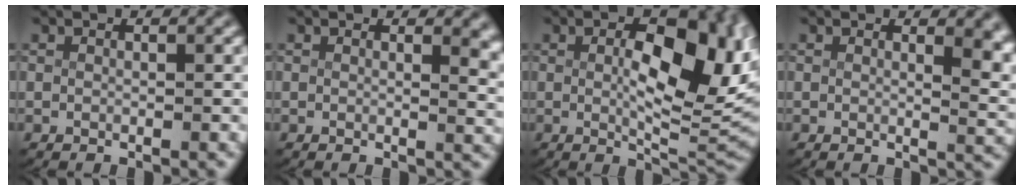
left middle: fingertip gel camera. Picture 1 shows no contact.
{"total": 2.1, "force": [1.3, 0.6, 1.5], "torque": [-0.009, -0.013, 0.018]}
{"total": 11.2, "force": [2.0, 4.8, 9.9], "torque": [-0.122, -0.012, 0.029]}
{"total": 3.3, "force": [1.4, 1.1, 2.8], "torque": [-0.019, -0.017, 0.023]}